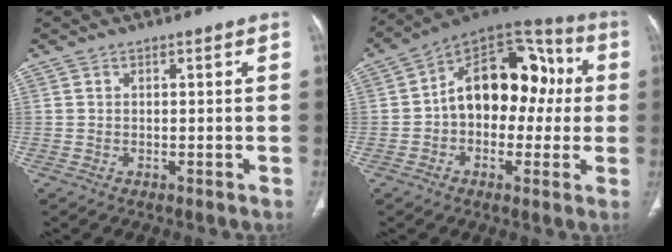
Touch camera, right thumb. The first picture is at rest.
{"total": 18.8, "force": [0.8, 12.6, 14.0], "torque": [-0.157, 0.053, 0.001]}